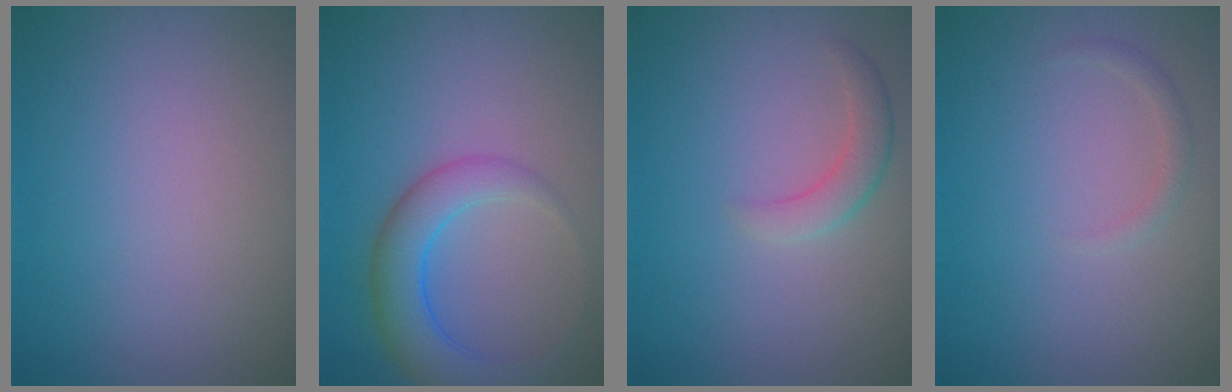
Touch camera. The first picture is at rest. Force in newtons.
{"total": 4.7, "press": 4.7, "slide": 0.3}
{"total": 2.2, "press": 2.1, "slide": 0.1}
{"total": 1.0, "press": 1.0, "slide": 0.1}